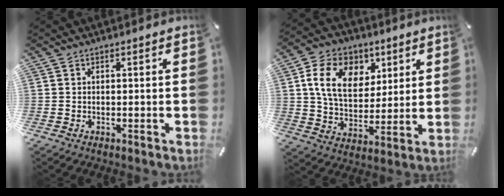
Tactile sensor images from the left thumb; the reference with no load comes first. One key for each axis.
{"total": 13.9, "fx": 5.6, "fy": 10.2, "fz": 7.7, "tx": -0.130, "ty": -0.004, "tz": 0.104}